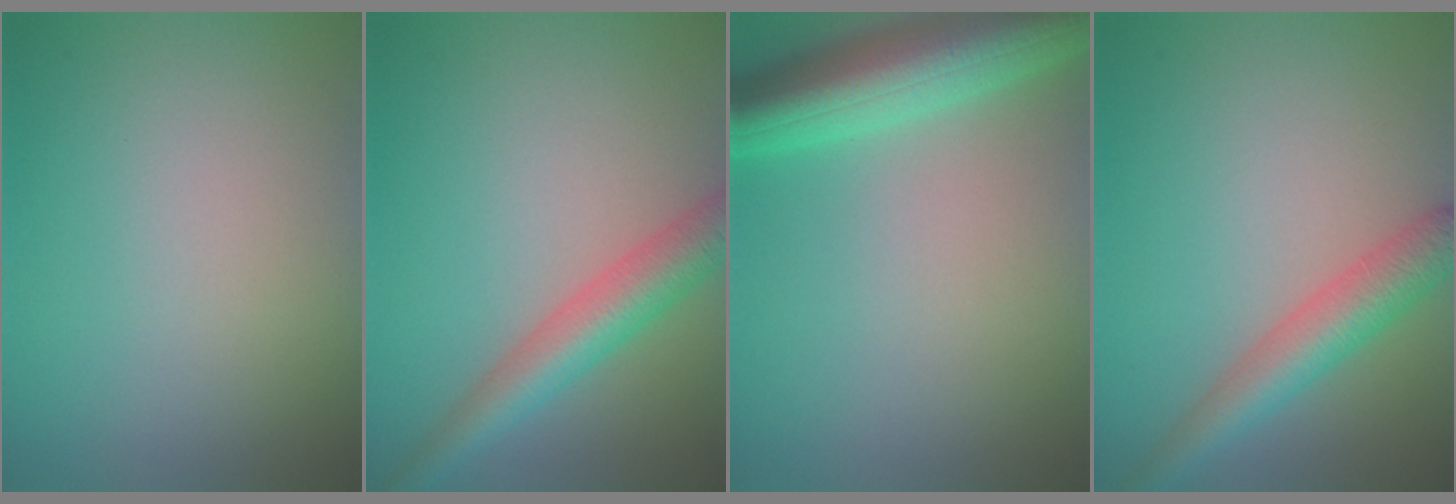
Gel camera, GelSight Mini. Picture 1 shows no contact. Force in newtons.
{"total": 5.1, "press": 5.1, "slide": 0.1}
{"total": 7.9, "press": 7.9, "slide": 0.4}
{"total": 4.7, "press": 4.7, "slide": 0.1}